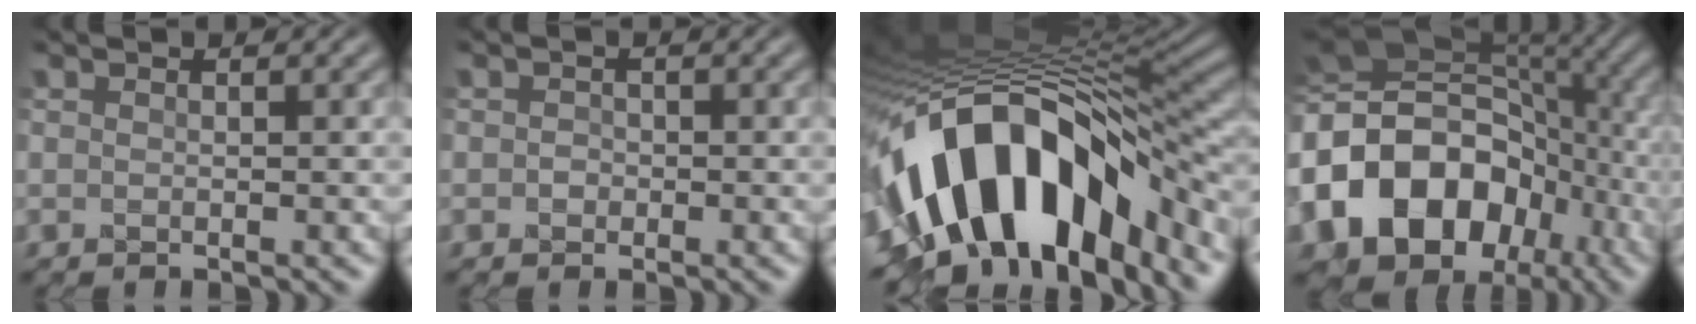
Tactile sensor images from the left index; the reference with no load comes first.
{"total": 0.7, "force": [-0.2, 0.7, 0.0], "torque": [0.002, 0.002, -0.006]}
{"total": 15.5, "force": [-5.9, 8.6, 11.4], "torque": [-0.183, 0.014, -0.099]}
{"total": 17.4, "force": [-3.6, 13.8, 10.1], "torque": [-0.210, -0.006, -0.070]}